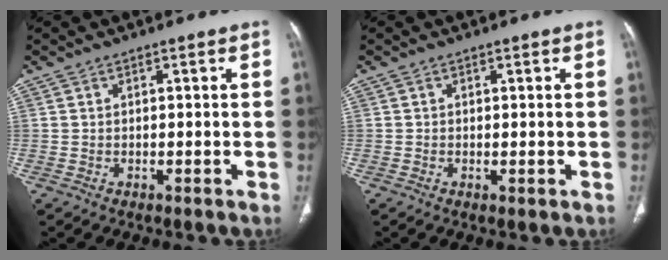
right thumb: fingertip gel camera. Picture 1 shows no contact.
{"total": 0.7, "force": [-0.1, 0.3, 0.6], "torque": [-0.015, -0.004, -0.001]}